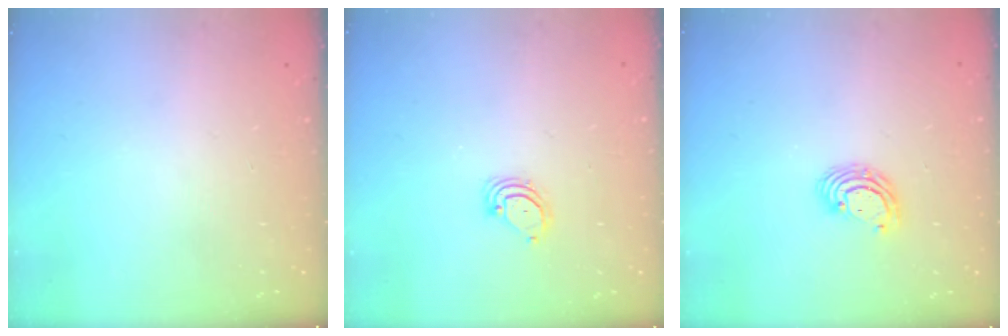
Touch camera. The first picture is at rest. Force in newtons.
{"total": 3.1, "press": 3.1, "slide": 0.3}
{"total": 5.3, "press": 5.3, "slide": 0.2}